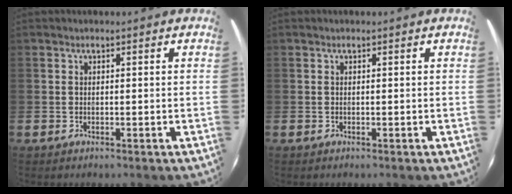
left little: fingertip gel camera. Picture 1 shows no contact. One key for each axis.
{"total": 0.0}